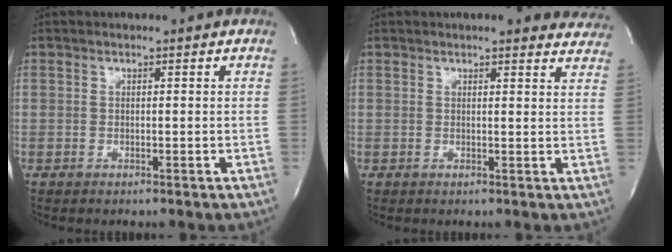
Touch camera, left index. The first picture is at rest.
{"total": 10.5, "force": [9.8, 2.5, 2.9], "torque": [-0.005, -0.006, 0.085]}